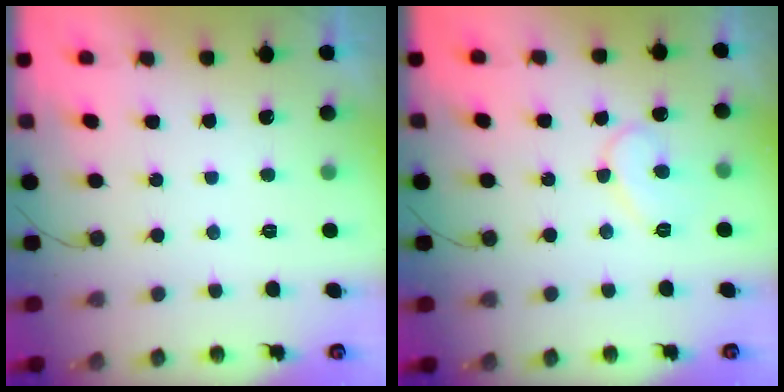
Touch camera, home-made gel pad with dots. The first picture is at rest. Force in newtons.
{"total": 8.3, "press": 8.2, "slide": 0.6}